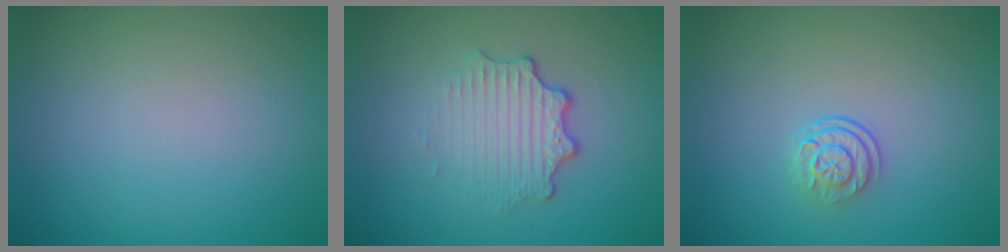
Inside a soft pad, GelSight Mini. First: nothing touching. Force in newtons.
{"total": 3.3, "press": 2.5, "slide": 2.2}
{"total": 2.4, "press": 1.7, "slide": 1.6}